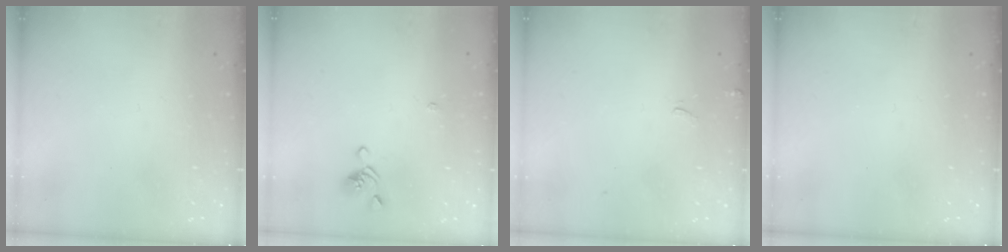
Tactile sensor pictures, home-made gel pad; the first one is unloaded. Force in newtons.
{"total": 1.0, "press": 0.9, "slide": 0.5}
{"total": 1.2, "press": 1.0, "slide": 0.6}
{"total": 0.0}